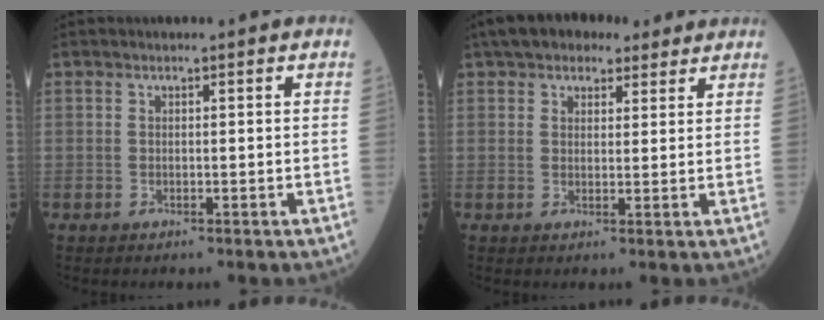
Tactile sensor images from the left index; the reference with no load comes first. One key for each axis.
{"total": 8.4, "fx": 6.5, "fy": 3.9, "fz": 3.6, "tx": -0.049, "ty": 0.036, "tz": 0.098}